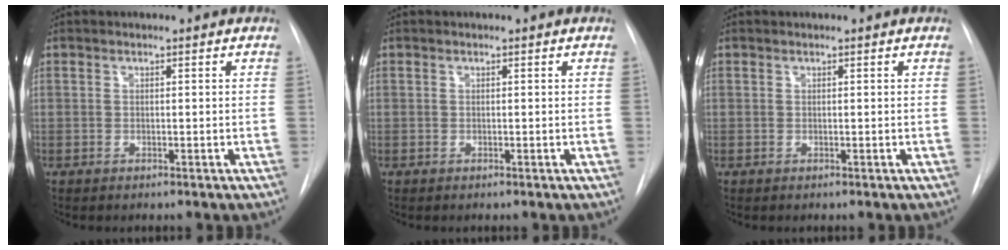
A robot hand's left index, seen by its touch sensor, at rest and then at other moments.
{"total": 0.0}
{"total": 0.0}